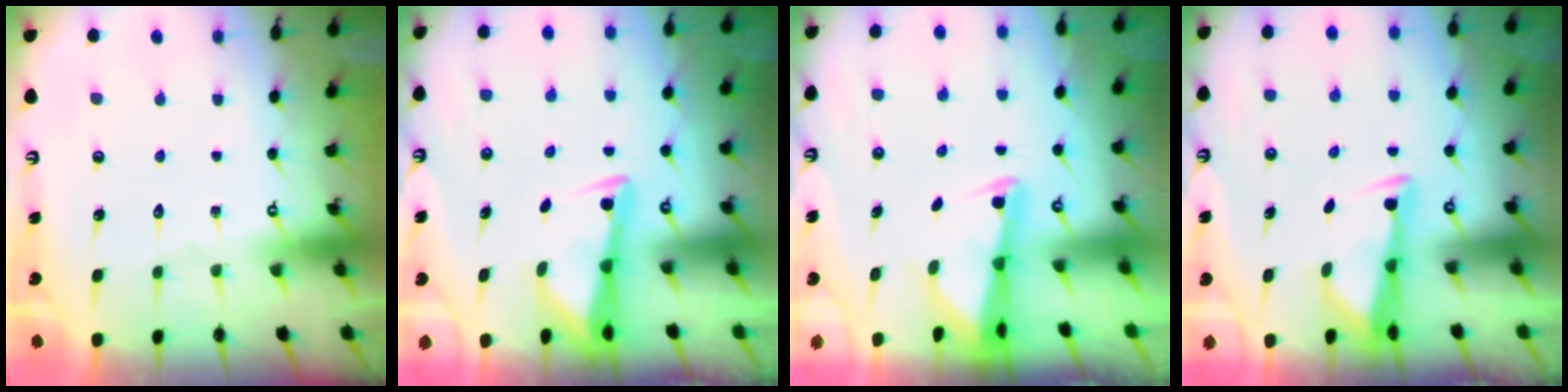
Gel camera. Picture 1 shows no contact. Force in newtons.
{"total": 3.1, "press": 3.0, "slide": 0.4}
{"total": 2.6, "press": 2.6, "slide": 0.5}
{"total": 3.3, "press": 3.2, "slide": 0.9}